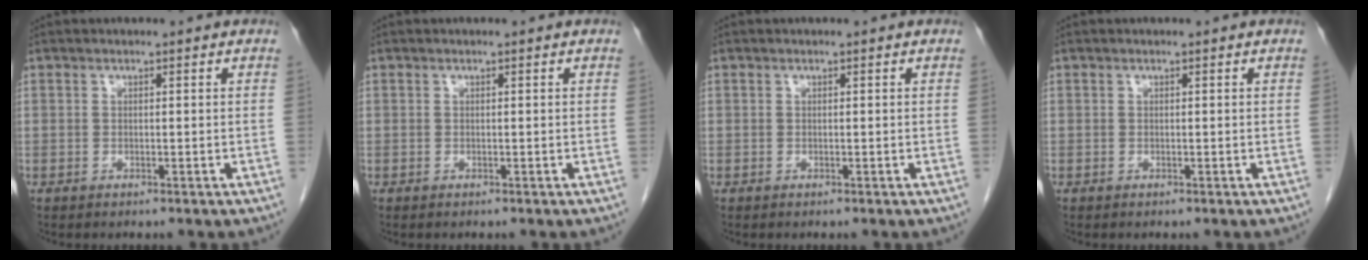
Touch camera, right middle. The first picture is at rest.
{"total": 0.0}
{"total": 0.0}
{"total": 0.0}